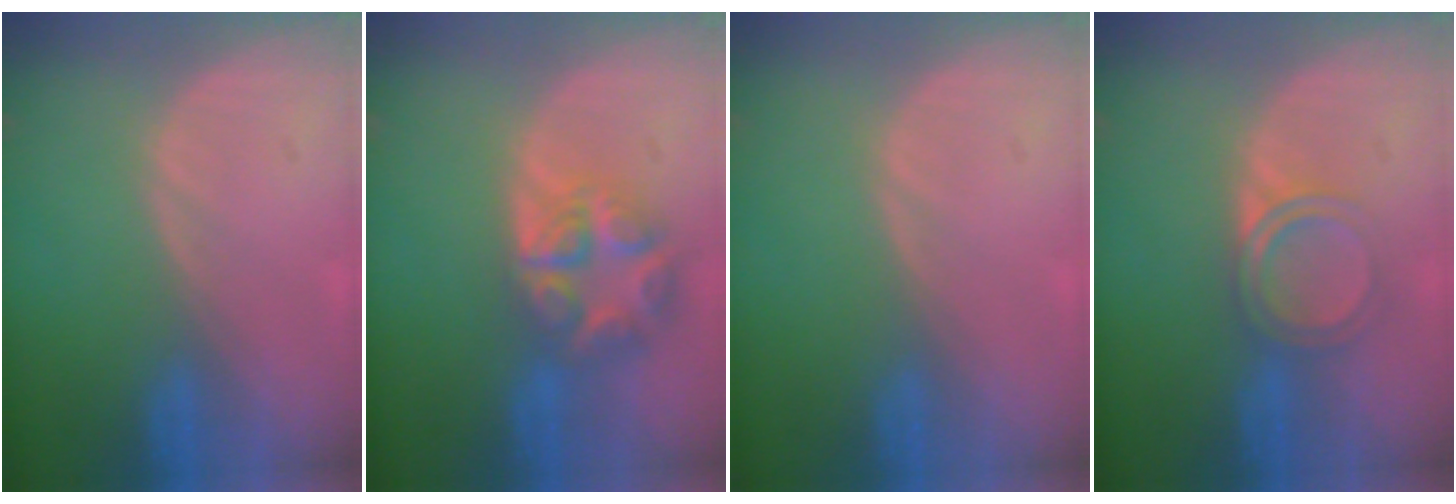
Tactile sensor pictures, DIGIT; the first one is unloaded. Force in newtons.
{"total": 7.9, "press": 6.9, "slide": 3.9}
{"total": 0.0}
{"total": 4.1, "press": 4.1, "slide": 0.3}